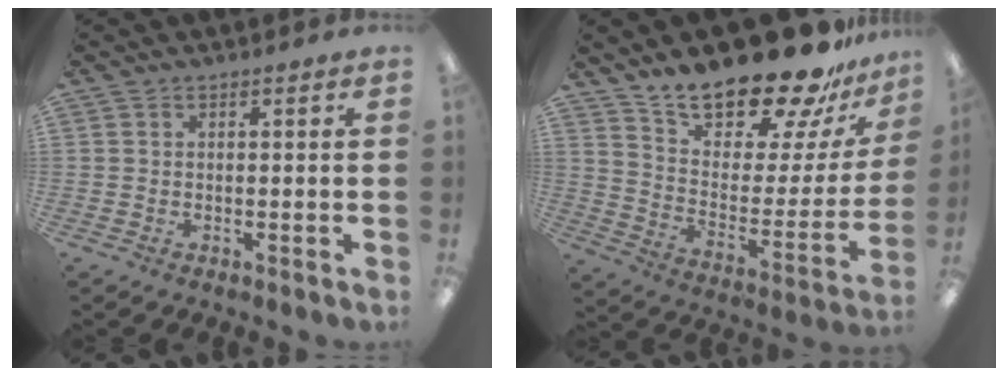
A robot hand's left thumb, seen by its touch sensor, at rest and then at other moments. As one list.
[{"total": 22.8, "force": [19.3, 7.1, 9.8], "torque": [-0.150, -0.144, 0.325]}]